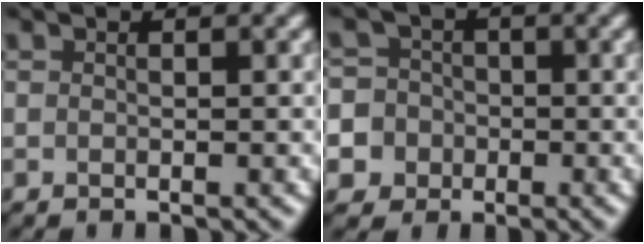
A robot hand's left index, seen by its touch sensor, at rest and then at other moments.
{"total": 8.3, "force": [-2.8, 7.6, 1.6], "torque": [-0.041, -0.003, -0.082]}